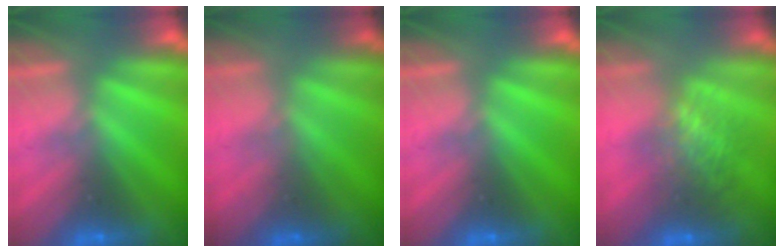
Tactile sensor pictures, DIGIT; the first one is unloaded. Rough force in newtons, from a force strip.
{"total": 1.1}
{"total": 0.0}
{"total": 4.6}